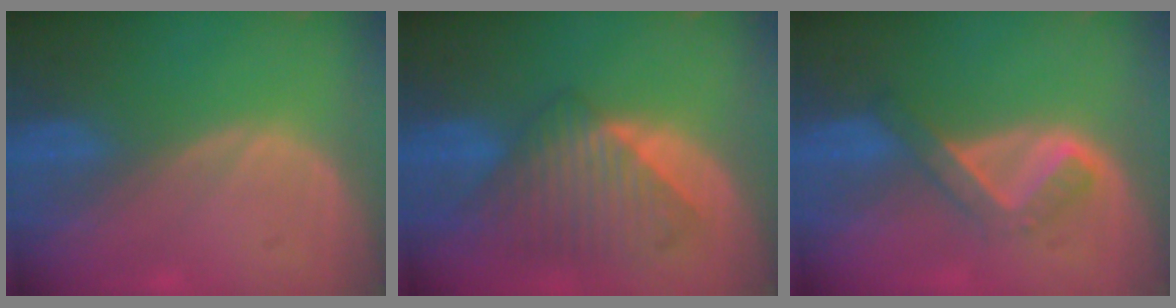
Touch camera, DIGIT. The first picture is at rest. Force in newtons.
{"total": 8.7, "press": 8.1, "slide": 3.1}
{"total": 5.4, "press": 4.7, "slide": 2.7}